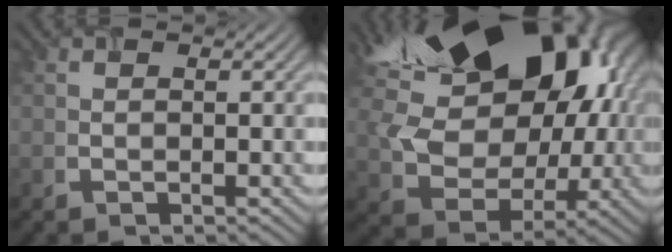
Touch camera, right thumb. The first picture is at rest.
{"total": 21.3, "force": [6.8, 15.5, 12.9], "torque": [-0.239, 0.008, 0.139]}